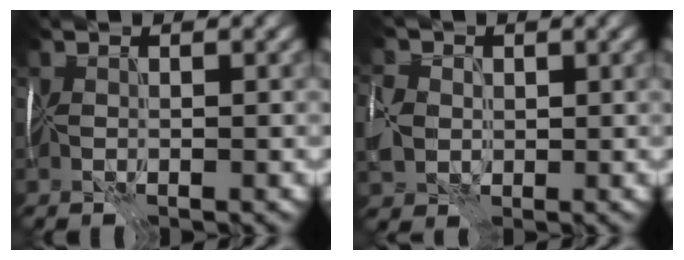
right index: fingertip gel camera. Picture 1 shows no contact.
{"total": 4.2, "force": [0.0, 3.6, 2.1], "torque": [-0.057, 0.005, 0.001]}